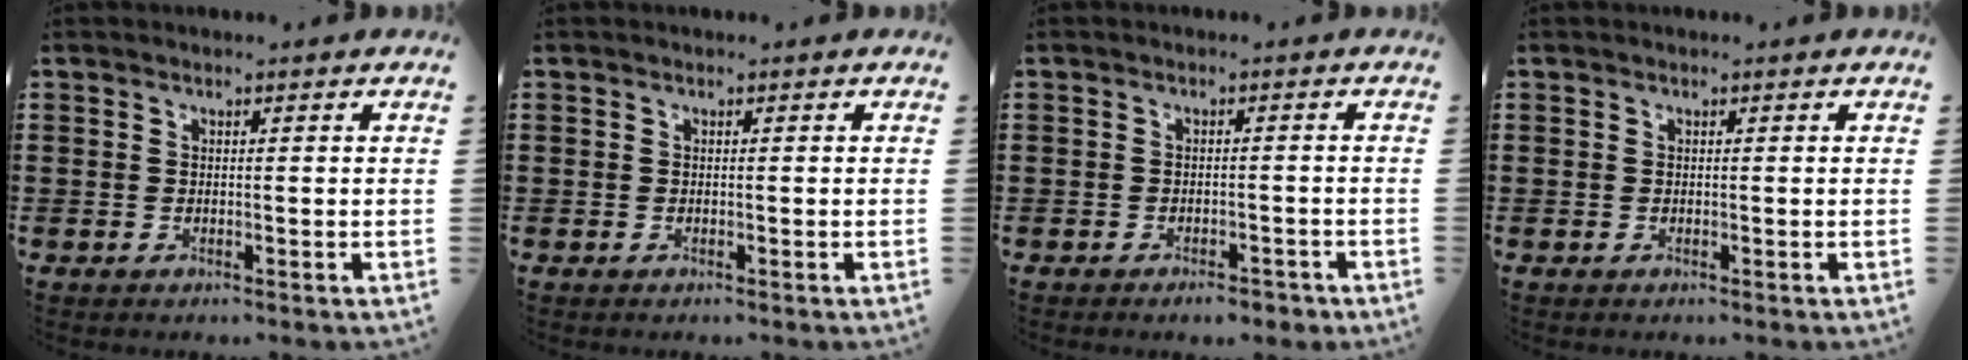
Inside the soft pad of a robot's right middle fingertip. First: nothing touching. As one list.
[{"total": 0.0}, {"total": 2.0, "force": [-1.9, 0.4, 0.4], "torque": [-0.013, -0.002, -0.036]}, {"total": 0.0}]